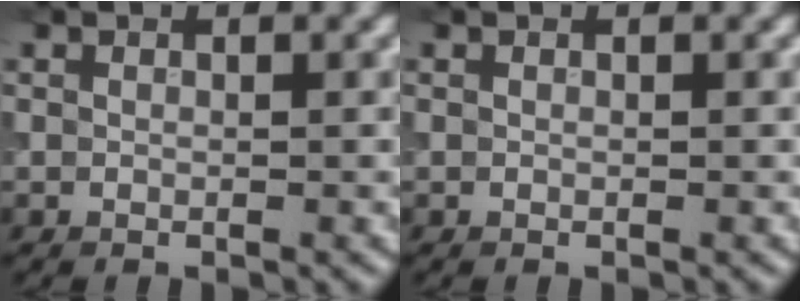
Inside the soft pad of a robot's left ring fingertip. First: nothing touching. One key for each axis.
{"total": 0.0}